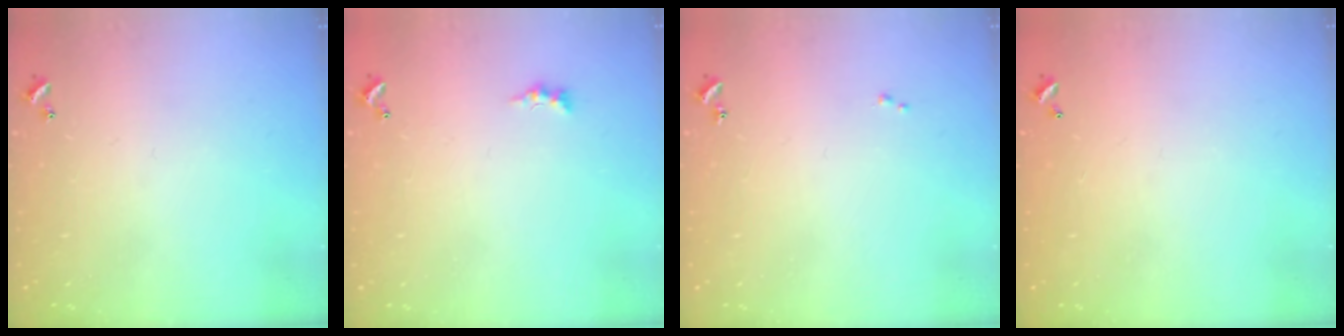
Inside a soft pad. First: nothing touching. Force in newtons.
{"total": 0.0}
{"total": 0.0}
{"total": 2.8, "press": 2.8, "slide": 0.1}